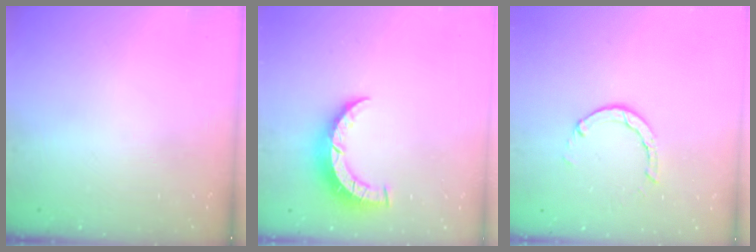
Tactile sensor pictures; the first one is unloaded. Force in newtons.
{"total": 7.1, "press": 7.0, "slide": 0.8}
{"total": 3.2, "press": 3.1, "slide": 0.4}